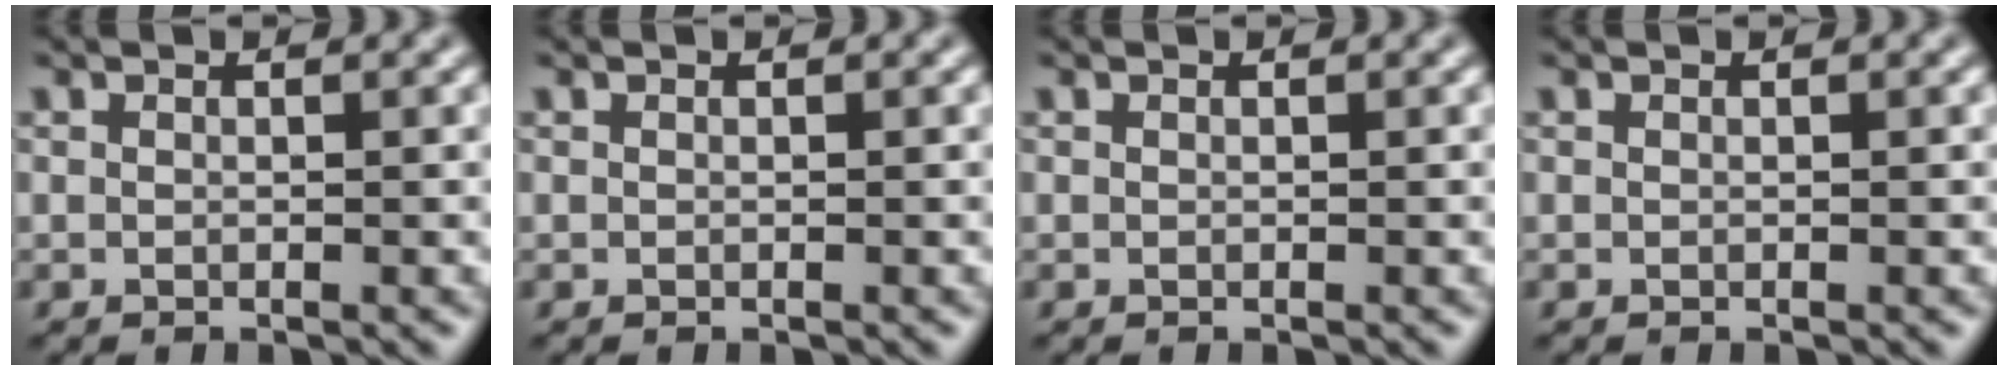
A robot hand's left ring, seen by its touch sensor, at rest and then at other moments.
{"total": 0.0}
{"total": 0.0}
{"total": 0.0}